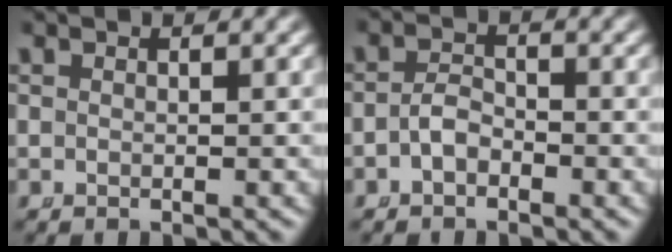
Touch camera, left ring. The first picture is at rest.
{"total": 2.1, "force": [-1.4, 1.2, 0.9], "torque": [-0.024, -0.010, -0.021]}